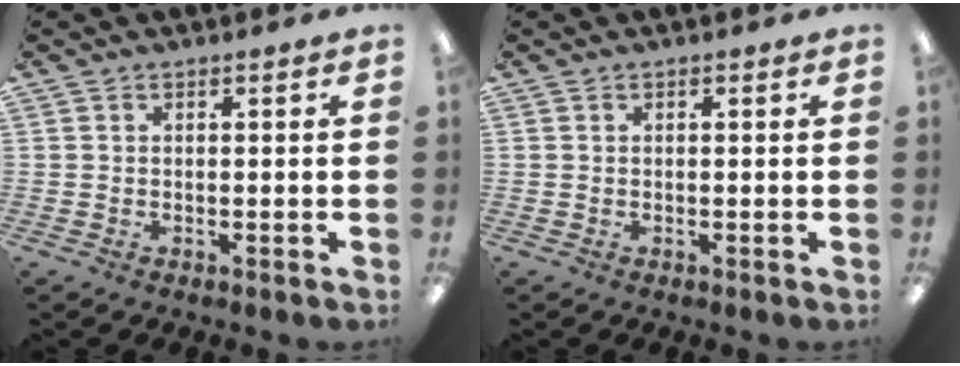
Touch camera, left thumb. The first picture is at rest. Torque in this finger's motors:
{"motor_torque": [0.05, -0.02, -0.26, 0.01, 0.00]}